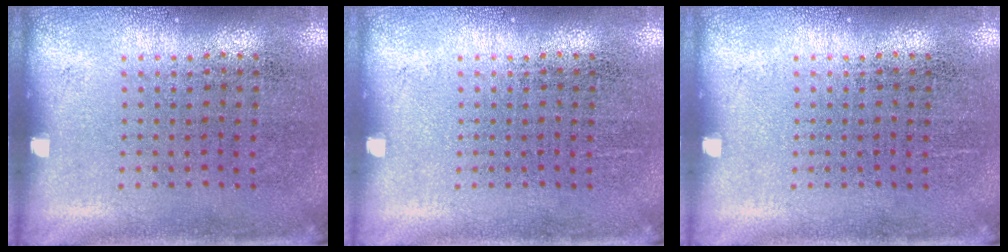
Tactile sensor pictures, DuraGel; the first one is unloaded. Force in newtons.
{"total": 0.0}
{"total": 0.0}